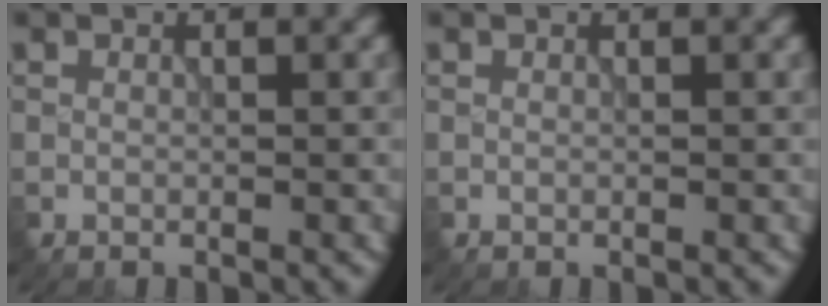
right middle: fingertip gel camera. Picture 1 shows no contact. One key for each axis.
{"total": 0.0}